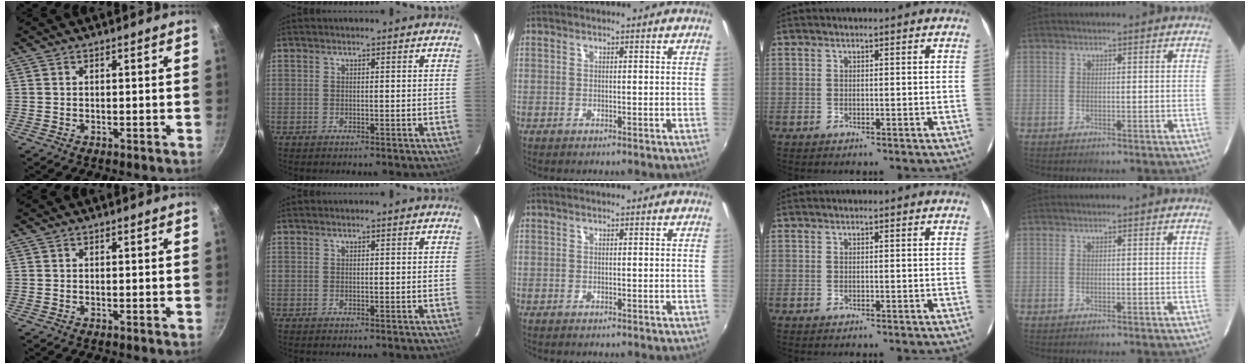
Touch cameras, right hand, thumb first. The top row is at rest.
{}